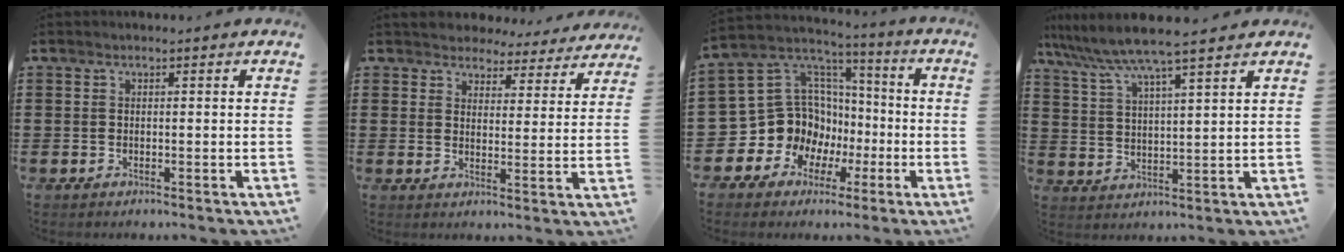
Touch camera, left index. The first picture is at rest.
{"total": 4.3, "force": [4.1, 1.1, -0.1], "torque": [-0.012, -0.024, 0.070]}
{"total": 12.4, "force": [-2.3, 11.6, 3.7], "torque": [-0.124, -0.025, -0.029]}
{"total": 6.7, "force": [5.8, -0.2, 3.4], "torque": [-0.087, -0.028, 0.097]}